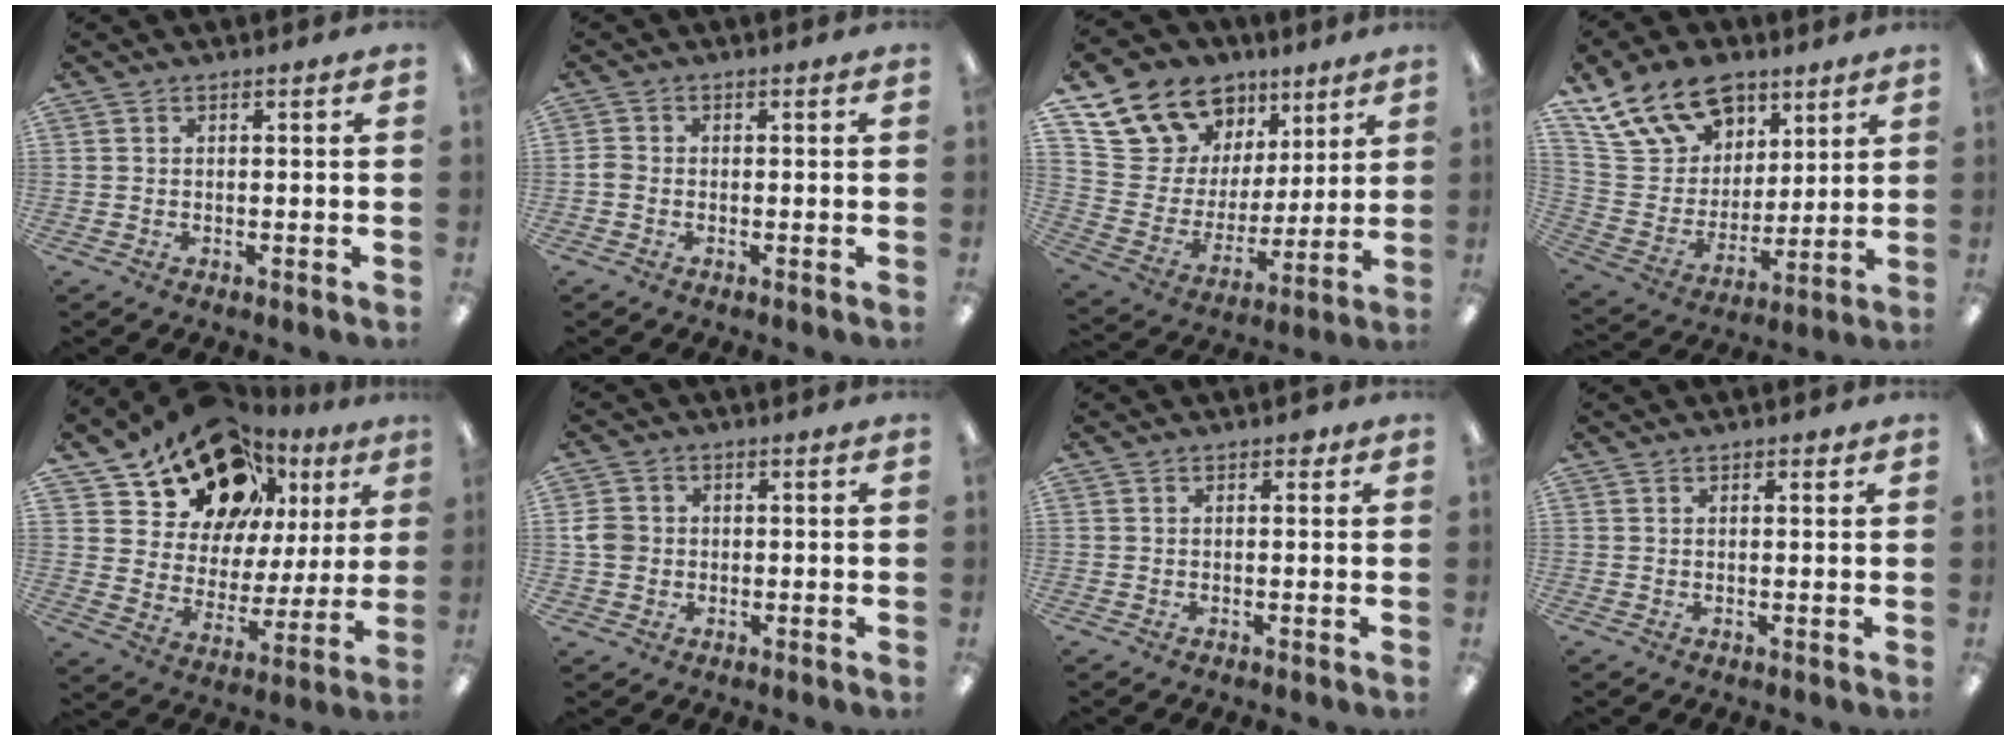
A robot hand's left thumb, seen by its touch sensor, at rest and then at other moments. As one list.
[{"total": 1.3, "force": [-0.5, 1.0, 0.7], "torque": [-0.013, 0.004, -0.010]}, {"total": 17.9, "force": [11.8, 12.3, 5.7], "torque": [-0.114, -0.068, 0.227]}, {"total": 18.8, "force": [12.1, 12.1, 7.6], "torque": [-0.145, -0.058, 0.228]}, {"total": 18.2, "force": [13.4, 10.1, 7.1], "torque": [-0.145, -0.080, 0.244]}, {"total": 4.4, "force": [0.1, 4.1, 1.5], "torque": [-0.024, 0.006, 0.003]}, {"total": 1.1, "force": [0.6, 0.7, 0.6], "torque": [-0.006, 0.000, 0.007]}, {"total": 0.8, "force": [0.6, 0.4, 0.3], "torque": [0.001, -0.002, 0.009]}]